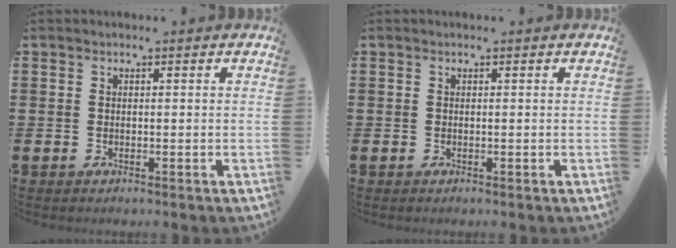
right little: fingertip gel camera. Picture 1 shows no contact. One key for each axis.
{"total": 0.0}